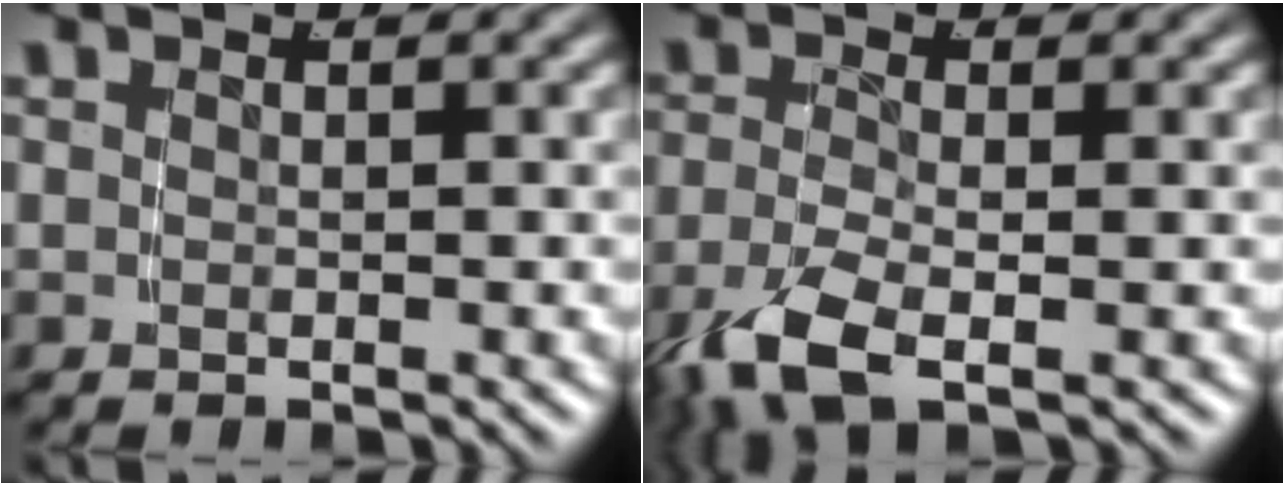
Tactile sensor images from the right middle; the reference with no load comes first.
{"total": 4.5, "force": [-2.5, 1.6, 3.4], "torque": [-0.088, -0.021, -0.031]}